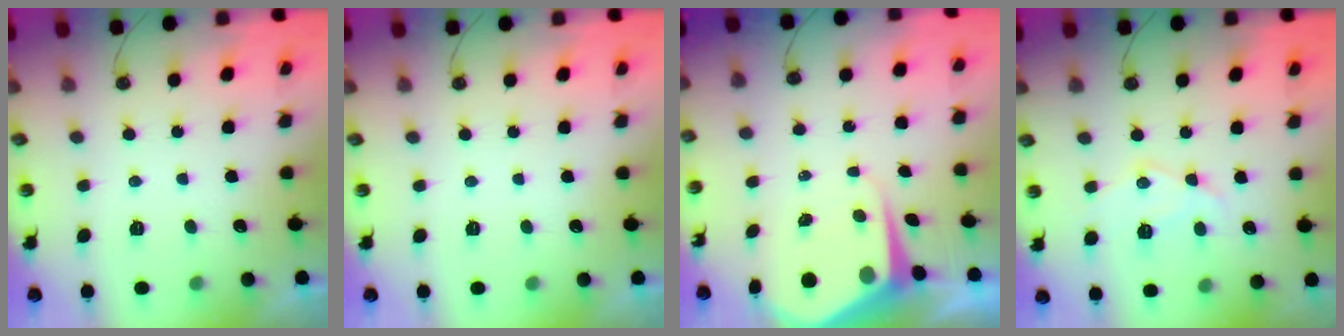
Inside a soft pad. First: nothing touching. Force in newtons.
{"total": 0.0}
{"total": 7.6, "press": 7.6, "slide": 0.8}
{"total": 11.4, "press": 11.3, "slide": 1.0}